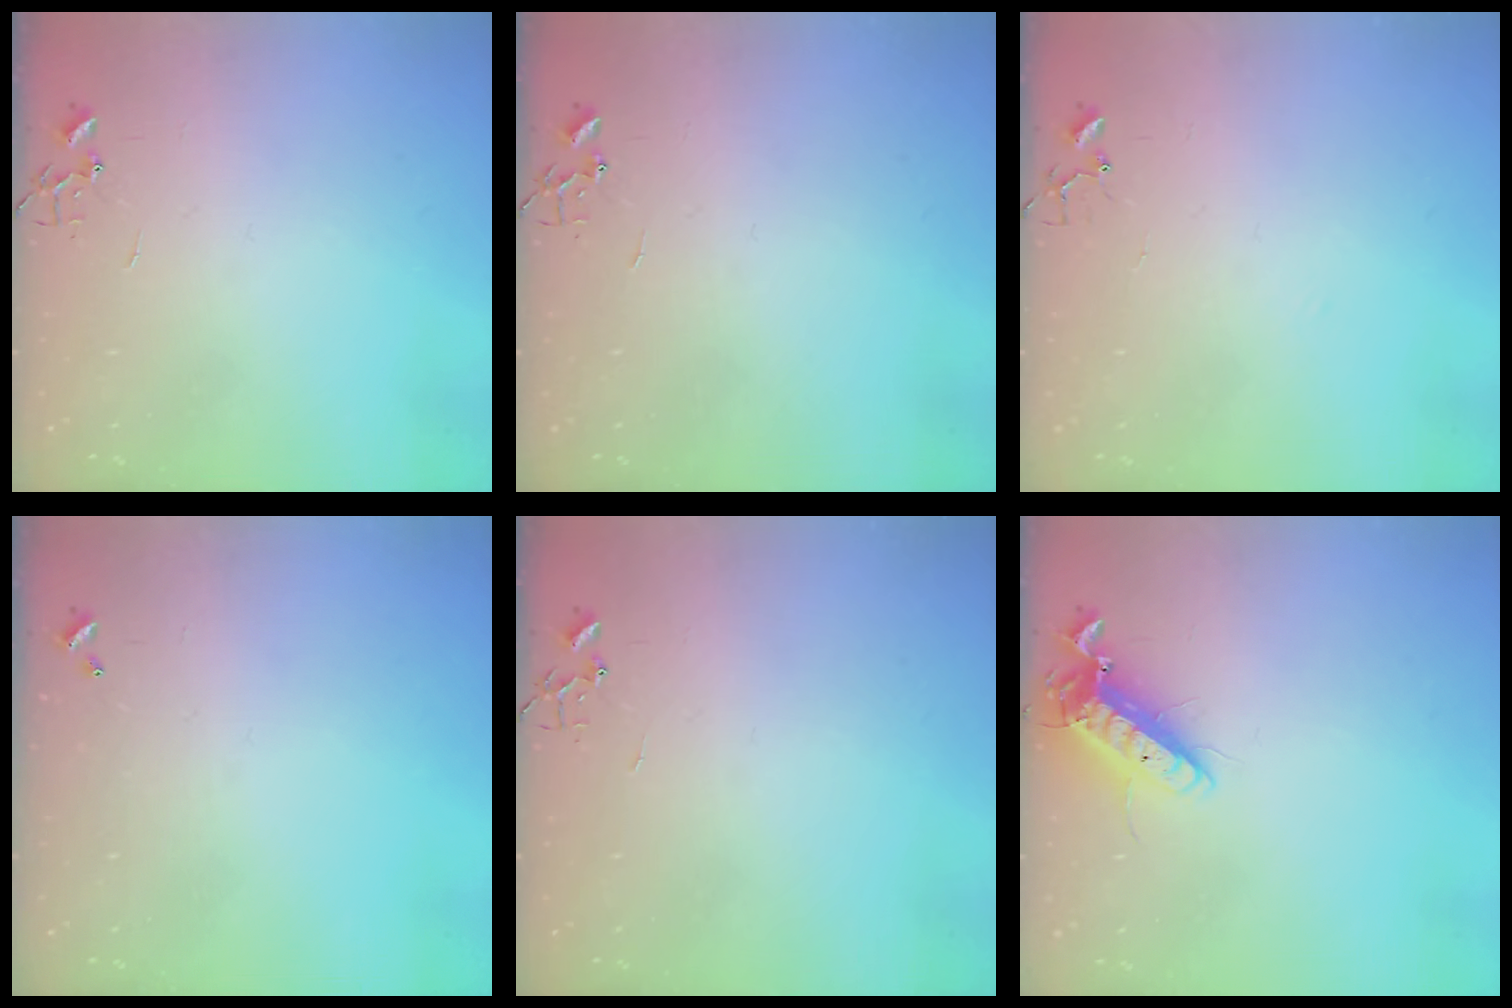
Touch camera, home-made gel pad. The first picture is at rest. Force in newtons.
{"total": 0.0}
{"total": 6.1, "press": 6.0, "slide": 0.6}
{"total": 0.0}
{"total": 0.0}
{"total": 12.9, "press": 12.7, "slide": 2.1}